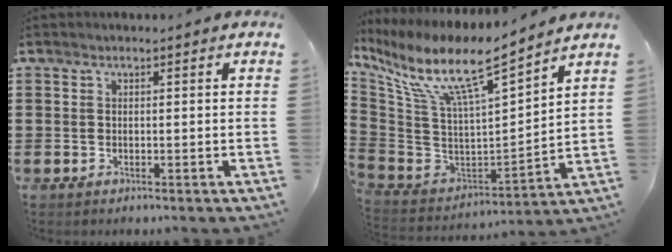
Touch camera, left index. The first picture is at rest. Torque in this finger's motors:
{"motor_torque": [2.14, 0.00, 0.88, 0.21]}